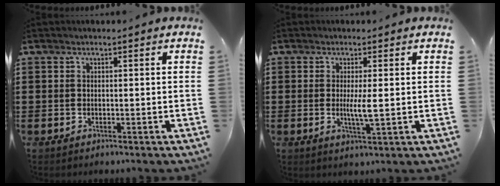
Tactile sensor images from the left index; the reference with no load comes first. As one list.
[{"total": 3.7, "force": [0.1, 0.3, 3.6], "torque": [-0.066, -0.006, 0.000]}]